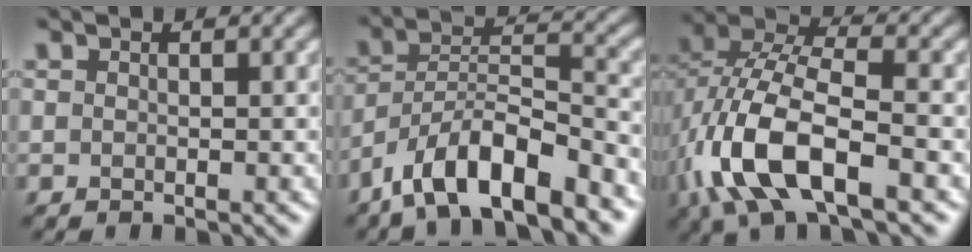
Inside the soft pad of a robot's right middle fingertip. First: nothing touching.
{"total": 10.3, "force": [-7.4, 3.1, 6.5], "torque": [-0.103, 0.018, -0.138]}
{"total": 10.1, "force": [-4.0, 4.7, 7.9], "torque": [-0.175, 0.007, -0.085]}